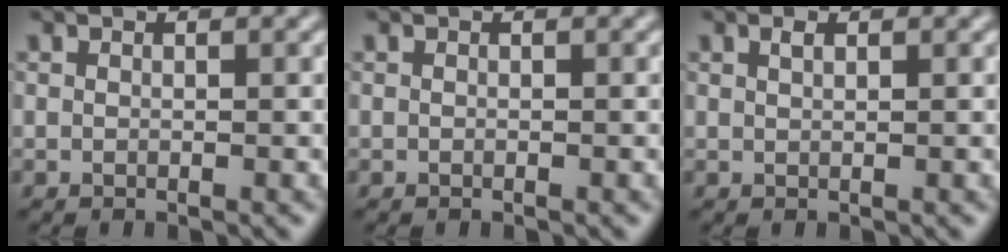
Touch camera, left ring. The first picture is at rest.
{"total": 0.0}
{"total": 0.8, "force": [0.6, 0.2, 0.5], "torque": [-0.010, 0.000, 0.011]}